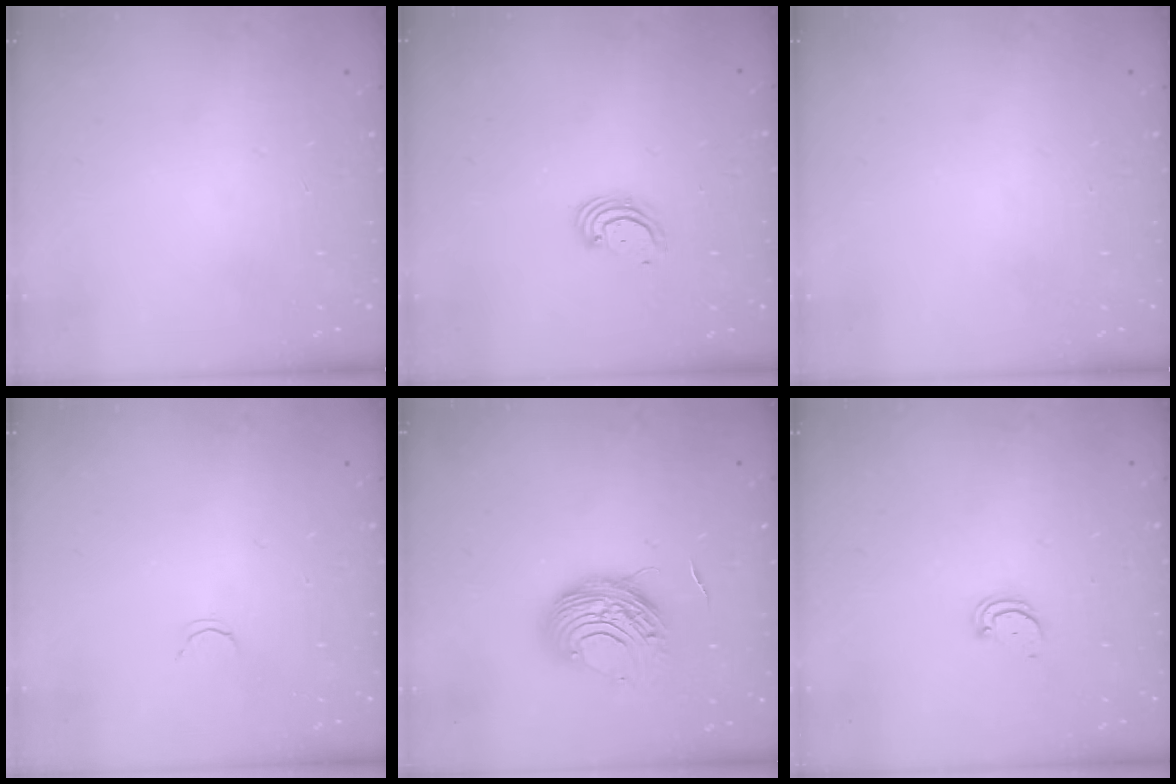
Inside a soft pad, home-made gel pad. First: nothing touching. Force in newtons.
{"total": 2.5, "press": 2.5, "slide": 0.3}
{"total": 0.0}
{"total": 2.1, "press": 2.1, "slide": 0.4}
{"total": 9.5, "press": 9.5, "slide": 0.7}
{"total": 2.5, "press": 2.5, "slide": 0.3}